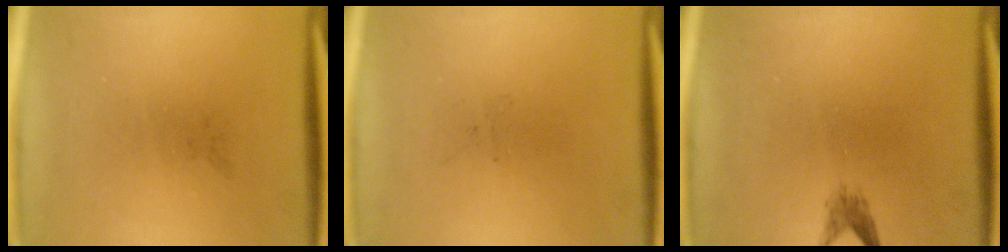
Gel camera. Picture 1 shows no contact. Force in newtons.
{"total": 0.0}
{"total": 1.4}